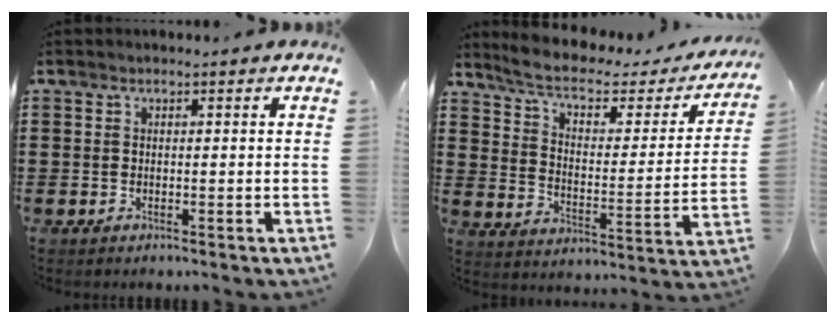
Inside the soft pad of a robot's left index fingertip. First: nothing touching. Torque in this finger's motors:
{"motor_torque": [2.14, 0.00, -0.31, -0.21]}